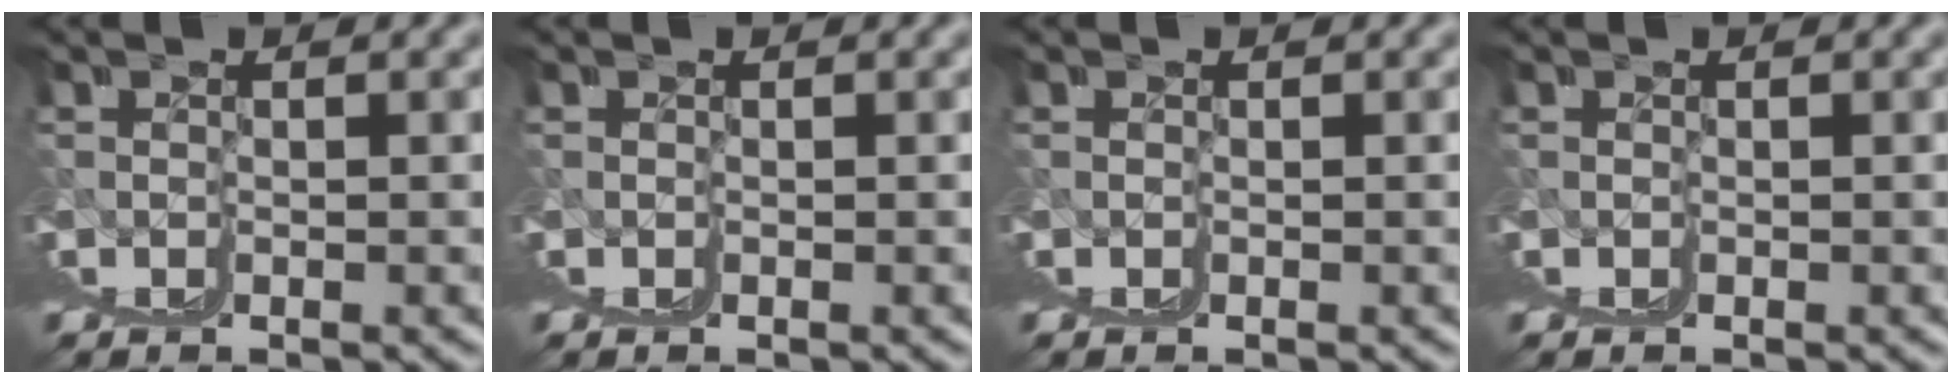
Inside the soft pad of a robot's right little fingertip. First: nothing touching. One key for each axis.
{"total": 0.0}
{"total": 0.0}
{"total": 0.0}